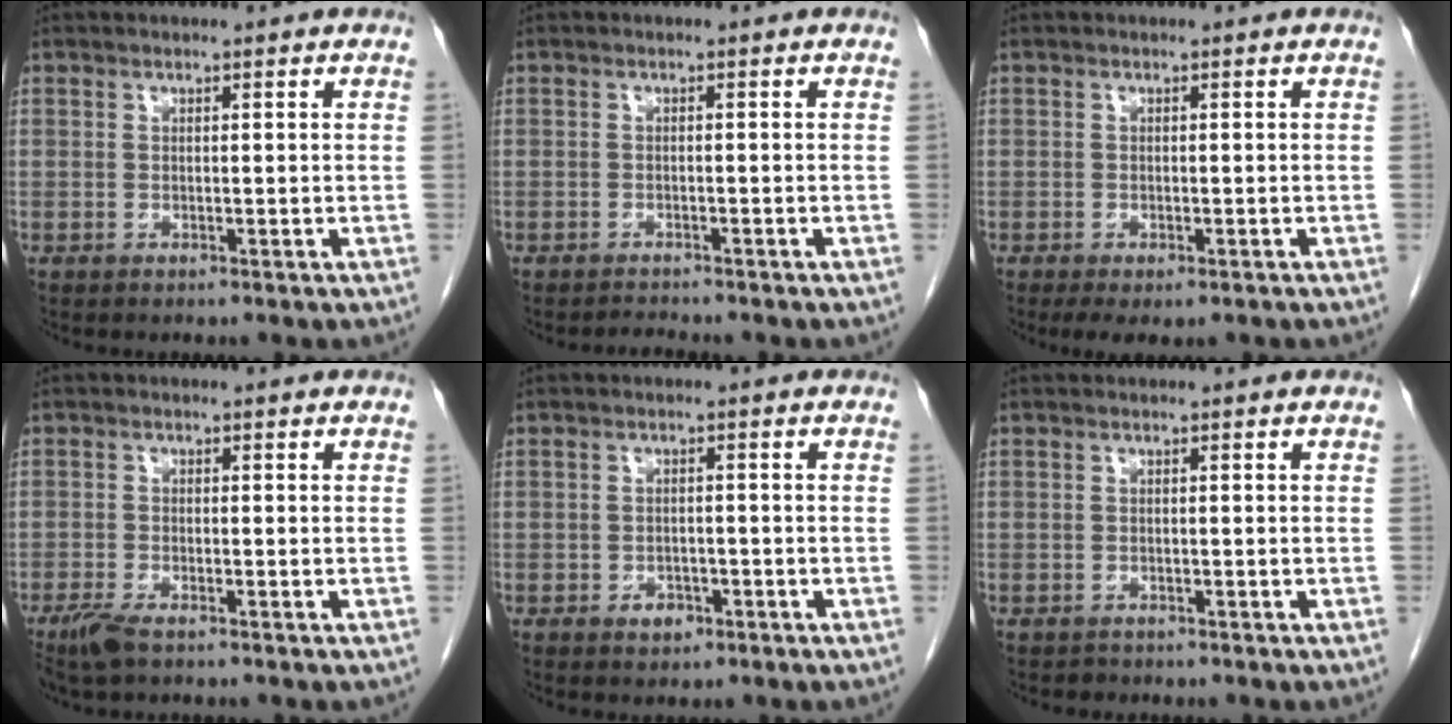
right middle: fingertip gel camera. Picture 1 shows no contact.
{"total": 1.3, "force": [-1.2, -0.2, -0.1], "torque": [-0.007, -0.010, -0.017]}
{"total": 3.5, "force": [-2.3, 1.4, 2.2], "torque": [-0.037, -0.010, -0.031]}
{"total": 3.5, "force": [-2.5, 0.8, 2.3], "torque": [-0.054, -0.009, -0.046]}
{"total": 2.2, "force": [-1.2, 1.5, 1.0], "torque": [-0.014, 0.005, -0.010]}
{"total": 0.7, "force": [-0.6, 0.3, -0.1], "torque": [-0.009, -0.002, -0.012]}